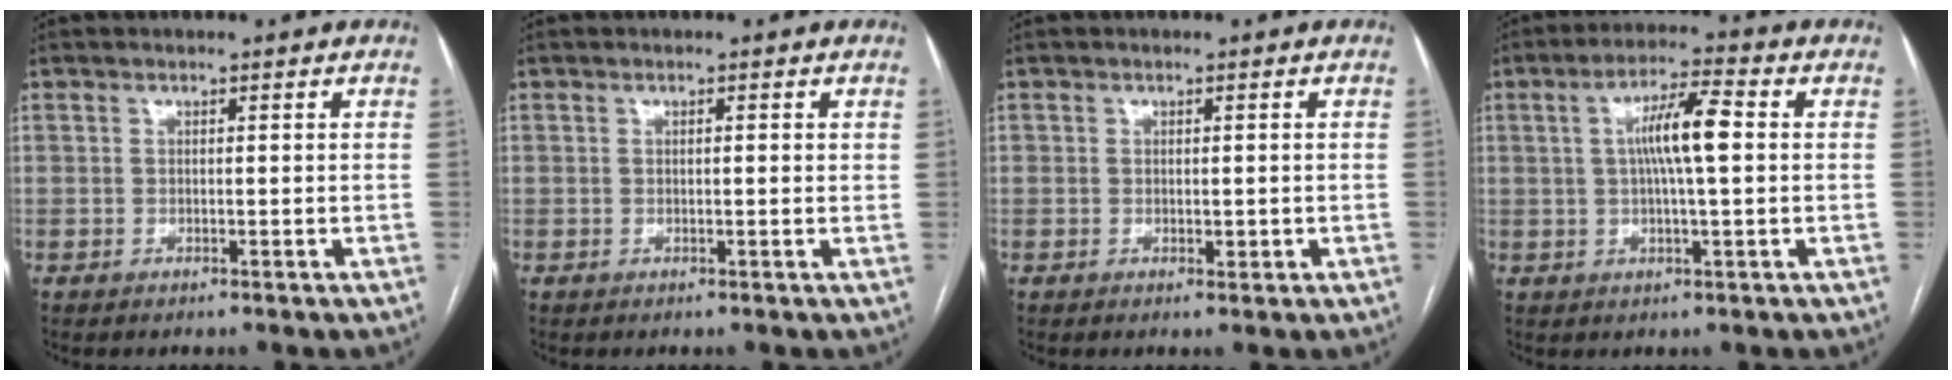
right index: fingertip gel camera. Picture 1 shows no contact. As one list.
[{"total": 1.0, "force": [0.5, 0.3, 0.9], "torque": [-0.016, 0.002, 0.006]}, {"total": 1.4, "force": [-0.1, 1.0, 0.9], "torque": [-0.009, -0.002, 0.001]}, {"total": 7.9, "force": [1.0, 0.9, 7.8], "torque": [-0.142, 0.012, 0.015]}]